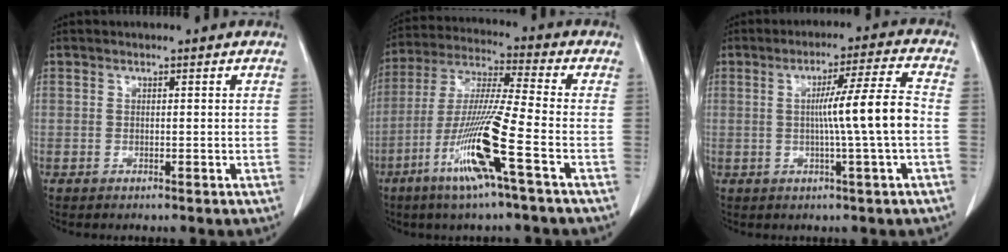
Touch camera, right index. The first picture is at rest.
{"total": 14.1, "force": [-6.0, -0.9, 12.7], "torque": [-0.258, -0.020, -0.120]}
{"total": 8.7, "force": [-0.7, -1.6, 8.6], "torque": [-0.136, 0.002, -0.009]}